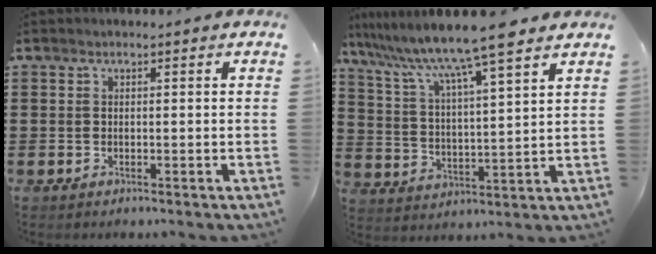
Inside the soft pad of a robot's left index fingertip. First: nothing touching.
{"total": 9.4, "force": [8.0, -0.3, 4.9], "torque": [-0.126, -0.047, 0.129]}